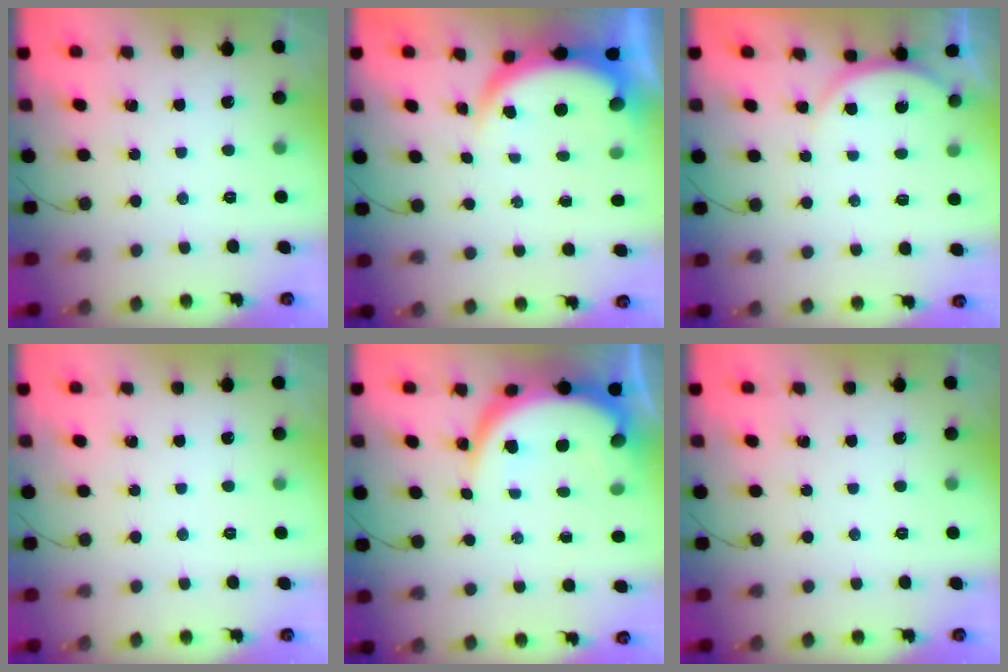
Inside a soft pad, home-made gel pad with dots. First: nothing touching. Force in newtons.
{"total": 5.1, "press": 5.1, "slide": 0.2}
{"total": 4.8, "press": 4.7, "slide": 0.5}
{"total": 0.0}
{"total": 9.6, "press": 9.6, "slide": 1.0}
{"total": 0.0}